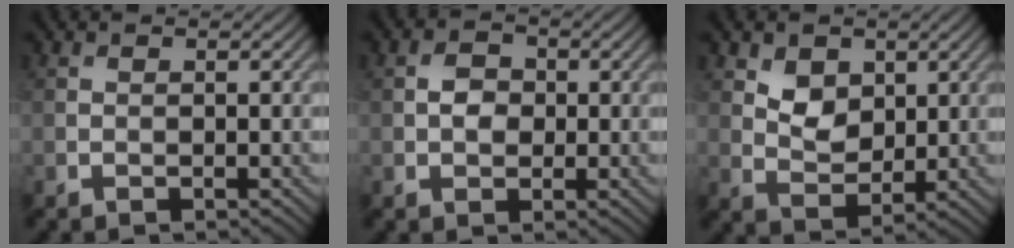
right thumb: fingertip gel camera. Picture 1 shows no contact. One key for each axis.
{"total": 2.6, "fx": 0.0, "fy": 2.1, "fz": 1.5, "tx": -0.025, "ty": -0.001, "tz": -0.005}
{"total": 4.1, "fx": 2.0, "fy": 2.9, "fz": 2.2, "tx": -0.046, "ty": -0.008, "tz": 0.033}